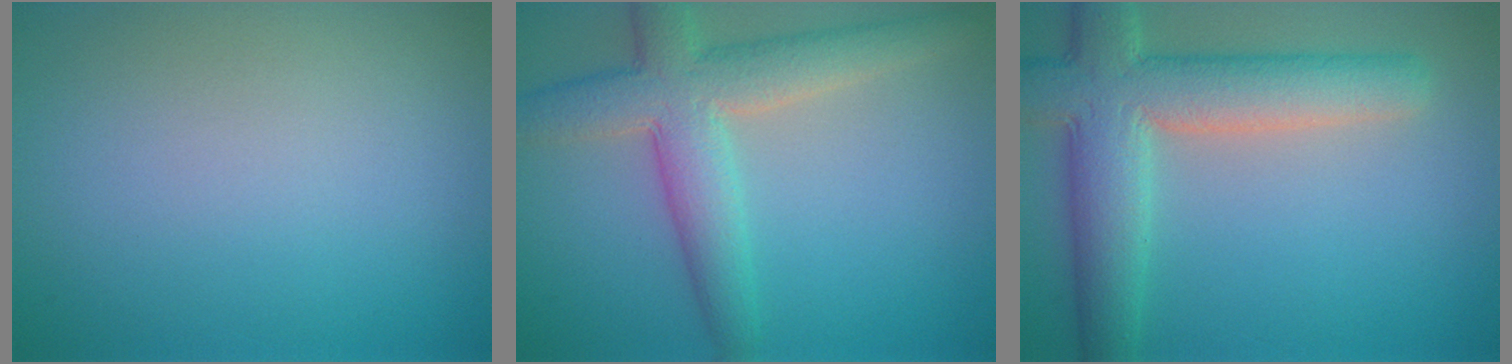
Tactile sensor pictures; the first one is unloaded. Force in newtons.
{"total": 6.0, "press": 6.0, "slide": 0.3}
{"total": 8.0, "press": 7.9, "slide": 0.8}